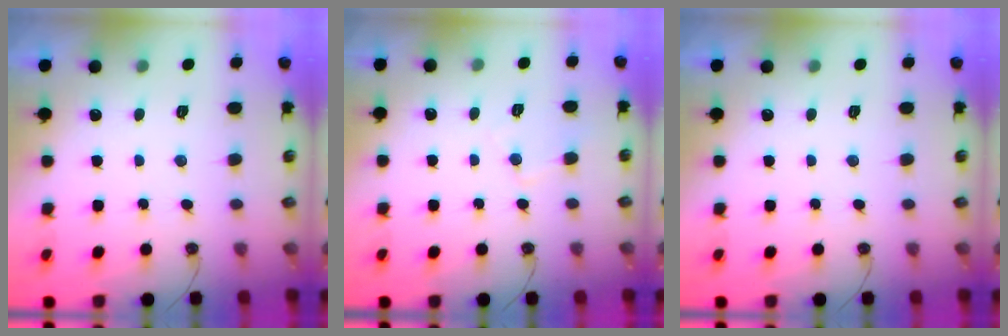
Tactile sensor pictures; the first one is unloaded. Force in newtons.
{"total": 5.4, "press": 5.4, "slide": 0.9}
{"total": 0.0}